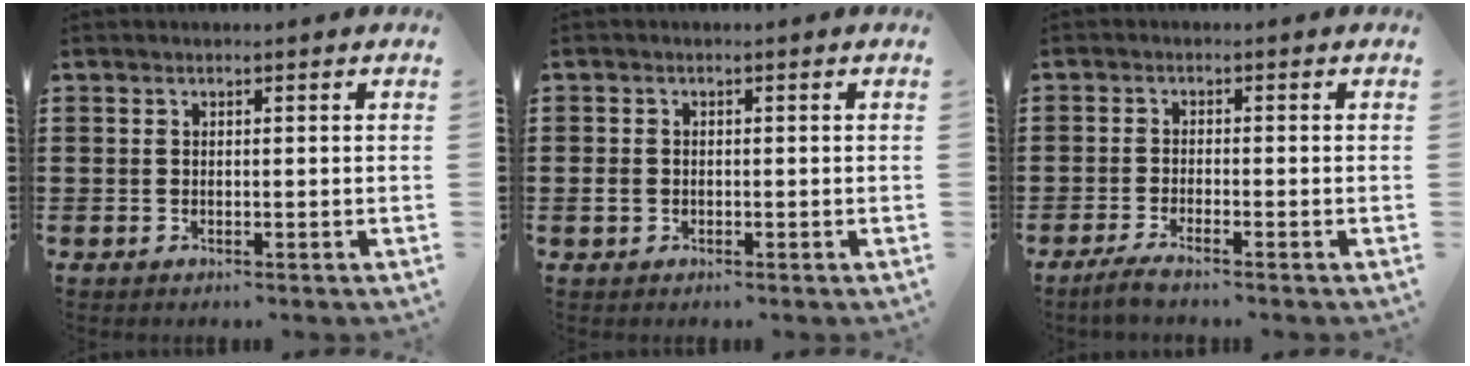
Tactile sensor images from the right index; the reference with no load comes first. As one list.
[{"total": 1.4, "force": [-0.3, 1.2, 0.6], "torque": [-0.015, 0.005, -0.006]}, {"total": 2.1, "force": [-1.8, -0.1, 1.1], "torque": [-0.025, -0.001, -0.037]}]